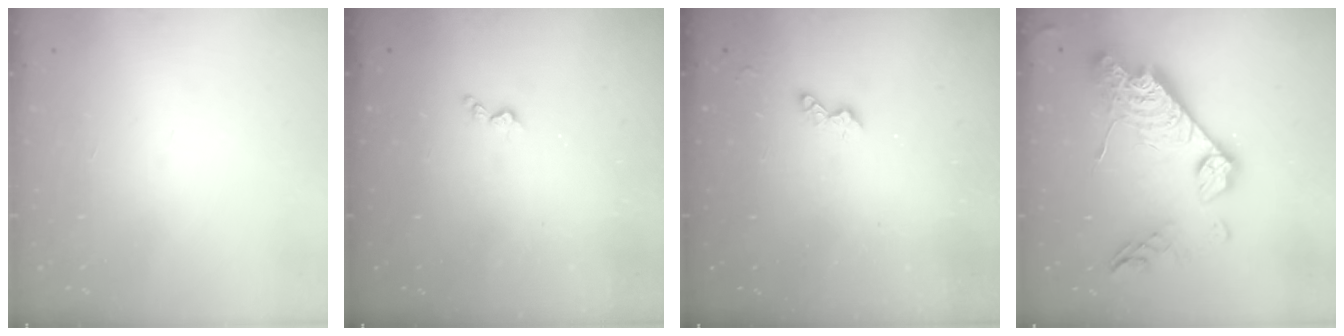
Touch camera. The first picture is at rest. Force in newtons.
{"total": 3.0, "press": 2.9, "slide": 0.6}
{"total": 4.0, "press": 4.0, "slide": 0.6}
{"total": 22.6, "press": 22.5, "slide": 2.0}